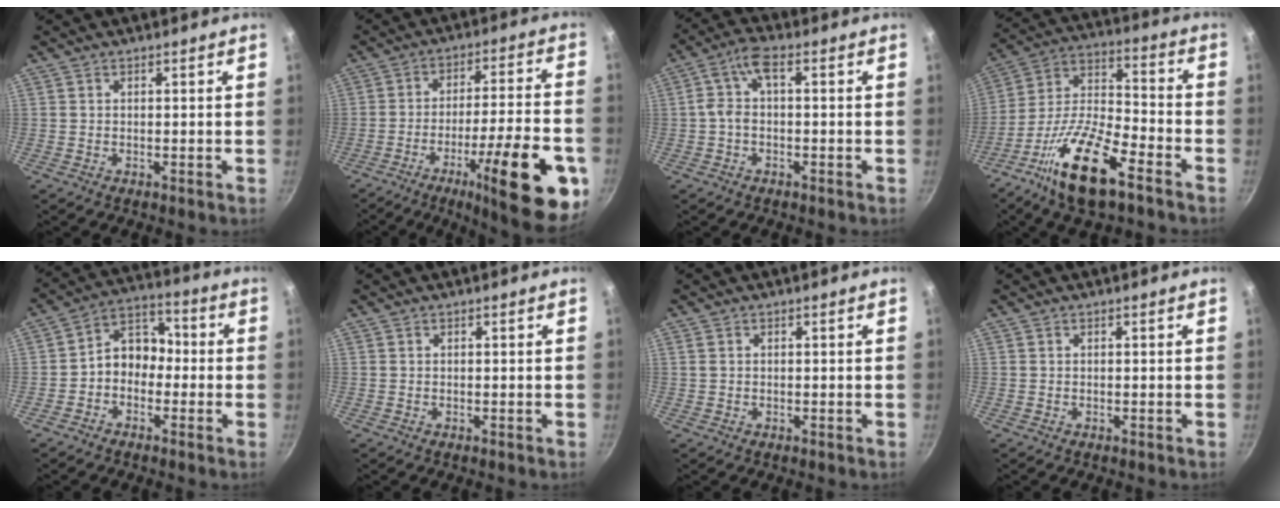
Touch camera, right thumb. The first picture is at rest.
{"total": 22.5, "force": [-9.4, 5.2, 19.8], "torque": [-0.257, 0.038, -0.134]}
{"total": 5.3, "force": [-0.5, 2.7, 4.5], "torque": [-0.104, 0.023, -0.015]}
{"total": 17.8, "force": [-10.1, 6.1, 13.4], "torque": [-0.248, 0.051, -0.200]}
{"total": 8.1, "force": [-1.7, 6.3, 4.9], "torque": [-0.043, 0.042, -0.048]}
{"total": 0.0}
{"total": 0.9, "force": [0.4, 0.7, 0.5], "torque": [-0.010, 0.002, 0.008]}
{"total": 0.0}